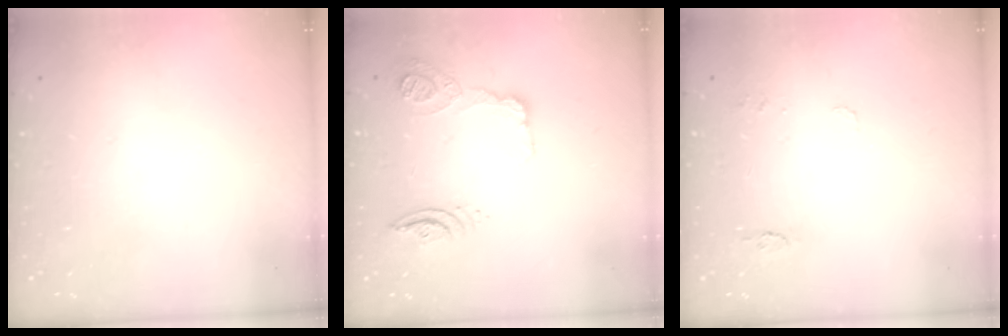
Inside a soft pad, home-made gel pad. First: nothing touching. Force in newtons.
{"total": 21.3, "press": 16.2, "slide": 13.8}
{"total": 5.2, "press": 5.1, "slide": 0.5}